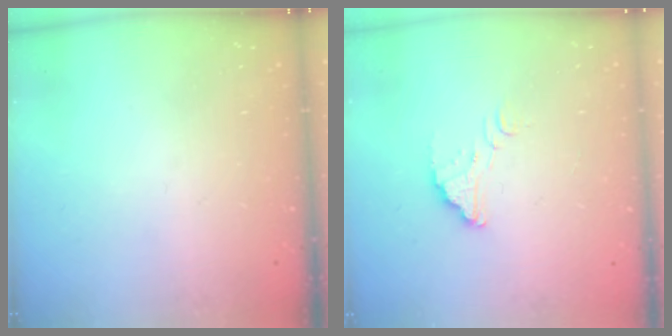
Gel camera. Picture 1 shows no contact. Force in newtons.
{"total": 3.0, "press": 3.0, "slide": 0.1}